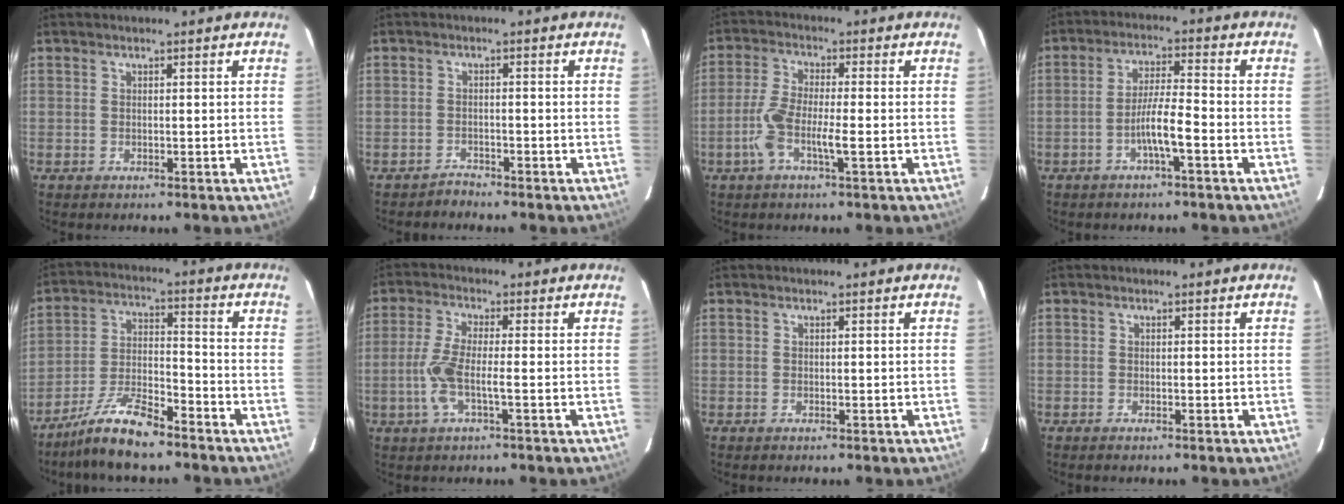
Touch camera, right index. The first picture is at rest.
{"total": 1.5, "force": [-1.3, 0.3, -0.6], "torque": [0.017, -0.003, -0.025]}
{"total": 6.4, "force": [-2.0, 0.8, 6.0], "torque": [-0.129, 0.005, -0.042]}
{"total": 5.9, "force": [-2.4, 0.2, 5.4], "torque": [-0.104, 0.008, -0.044]}
{"total": 10.0, "force": [-8.0, 1.7, 5.9], "torque": [-0.117, -0.007, -0.150]}
{"total": 5.7, "force": [-1.5, 0.6, 5.5], "torque": [-0.125, 0.002, -0.033]}
{"total": 0.0}
{"total": 0.9, "force": [-0.8, 0.0, 0.5], "torque": [-0.010, -0.002, -0.009]}